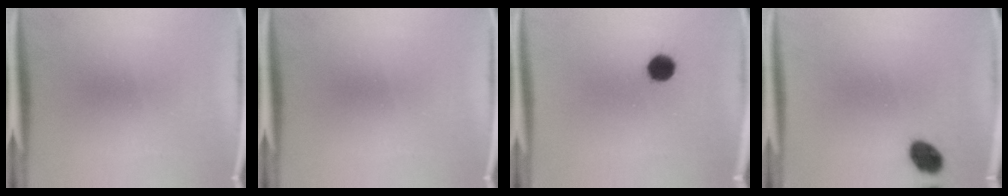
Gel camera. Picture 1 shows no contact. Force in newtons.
{"total": 0.0}
{"total": 4.7}
{"total": 5.3}